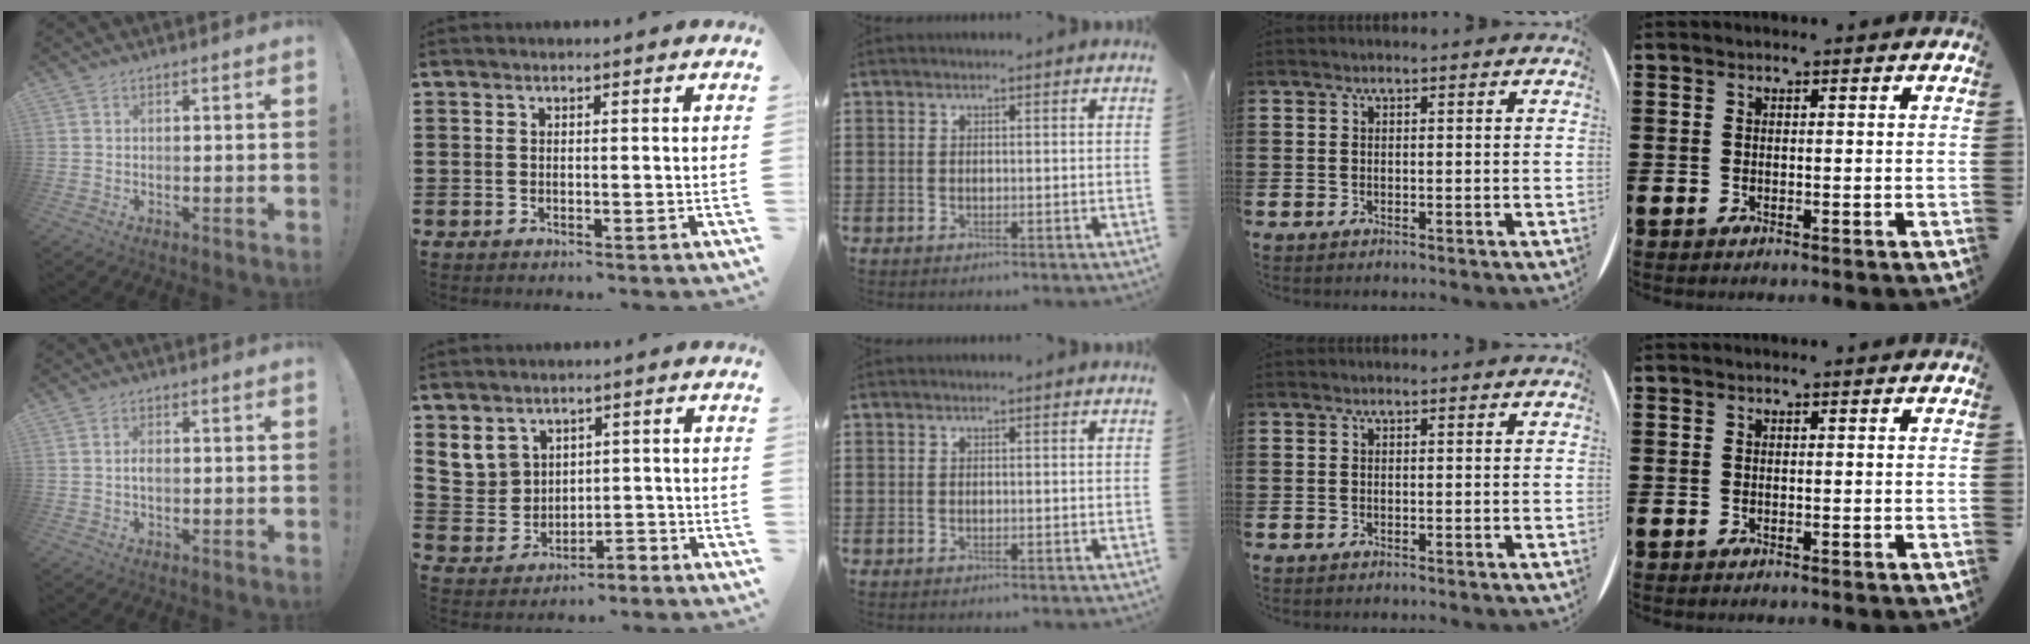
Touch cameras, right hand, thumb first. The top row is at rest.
{"thumb": {"total": 1.7, "force": [-0.3, 0.9, 1.4], "torque": [-0.027, 0.005, -0.006]}, "index": {"total": 4.5, "force": [1.2, 4.1, 1.2], "torque": [-0.050, 0.006, 0.020]}}